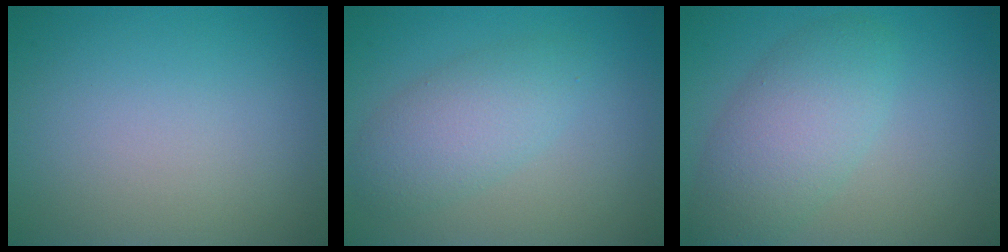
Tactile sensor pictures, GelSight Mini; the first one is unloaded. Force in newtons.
{"total": 3.9, "press": 3.9, "slide": 0.1}
{"total": 5.2, "press": 5.2, "slide": 0.2}